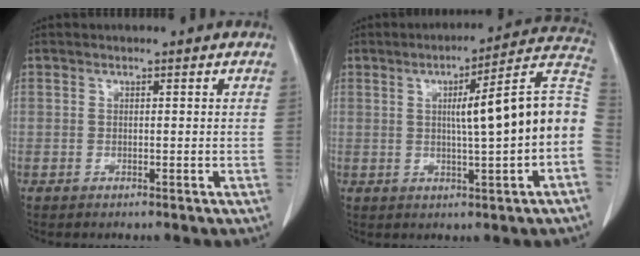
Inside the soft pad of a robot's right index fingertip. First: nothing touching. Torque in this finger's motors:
{"motor_torque": [1.10, -0.50, 0.41, 0.11]}